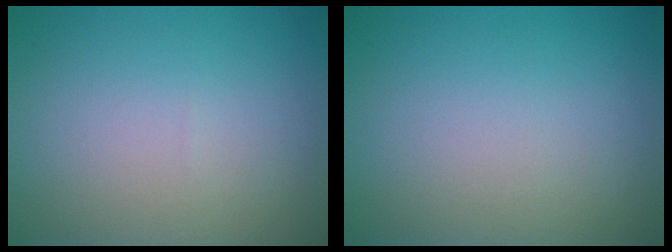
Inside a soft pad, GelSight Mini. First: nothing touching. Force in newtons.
{"total": 0.0}